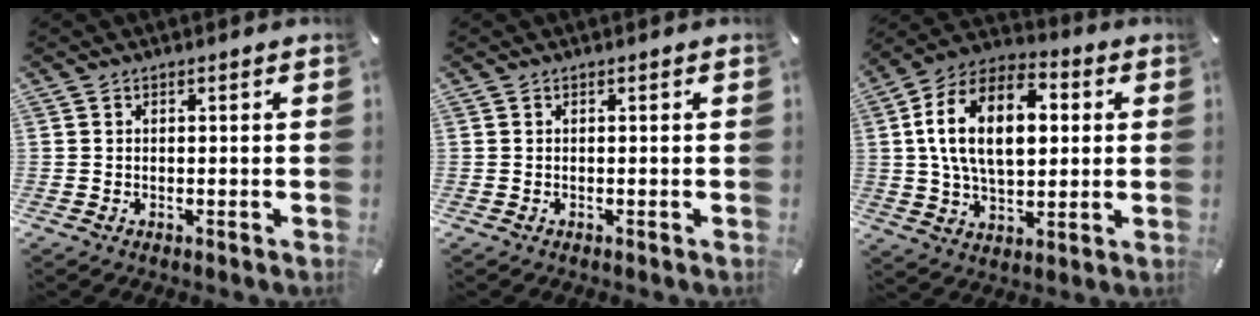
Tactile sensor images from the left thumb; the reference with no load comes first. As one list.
[{"total": 0.0}, {"total": 17.6, "force": [2.9, 11.1, 13.3], "torque": [-0.266, 0.008, 0.046]}]